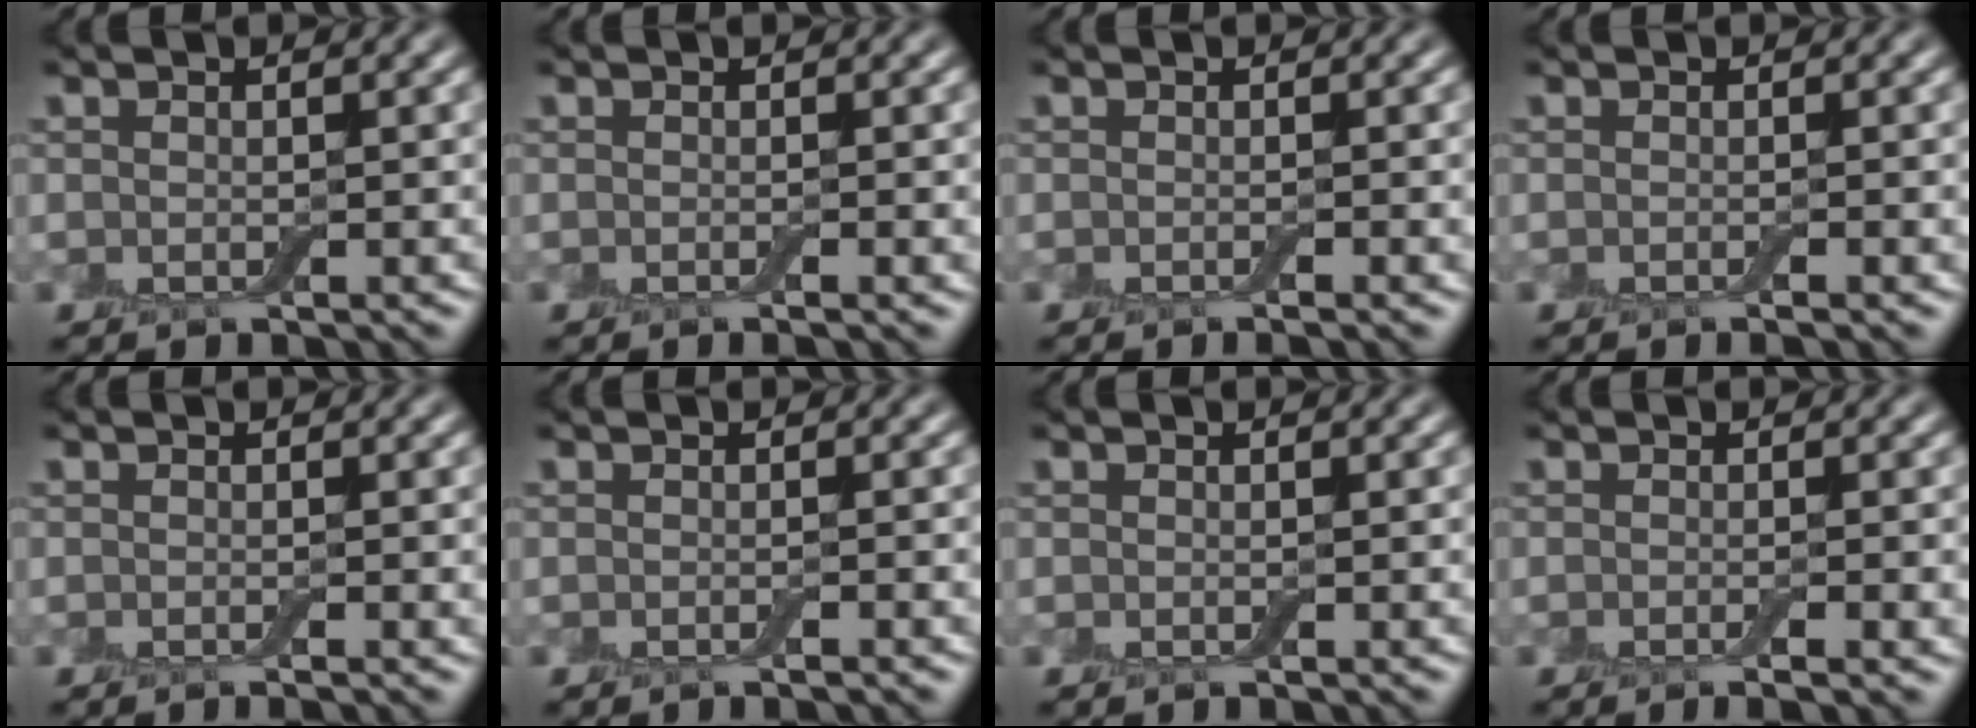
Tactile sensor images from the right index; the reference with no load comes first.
{"total": 1.2, "force": [-0.4, 0.2, 1.1], "torque": [-0.012, -0.003, -0.007]}
{"total": 1.2, "force": [-0.5, 0.2, 1.1], "torque": [-0.011, -0.004, -0.009]}
{"total": 1.2, "force": [-0.4, 0.2, 1.1], "torque": [-0.012, -0.004, -0.008]}
{"total": 0.9, "force": [-0.3, 0.1, 0.8], "torque": [-0.009, -0.004, -0.006]}
{"total": 0.8, "force": [-0.4, 0.1, 0.7], "torque": [-0.007, -0.001, -0.006]}
{"total": 0.0}
{"total": 2.4, "force": [-0.8, 0.5, 2.2], "torque": [-0.026, -0.004, -0.013]}